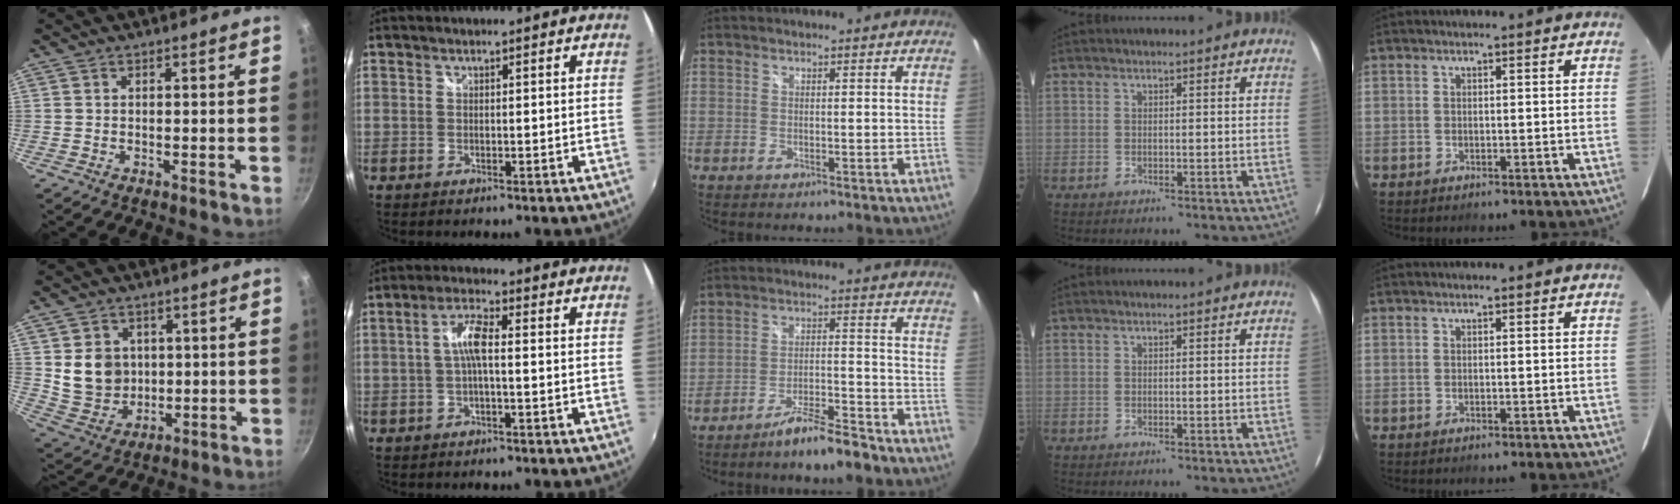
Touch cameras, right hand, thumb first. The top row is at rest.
{"thumb": {"total": 9.9, "force": [1.4, 8.5, 4.9], "torque": [-0.061, -0.011, 0.042]}, "index": {"total": 4.9, "force": [-0.3, 1.0, 4.8], "torque": [-0.095, 0.011, -0.007]}, "middle": {"total": 7.2, "force": [-6.3, 0.5, 3.5], "torque": [-0.074, 0.005, -0.101]}}